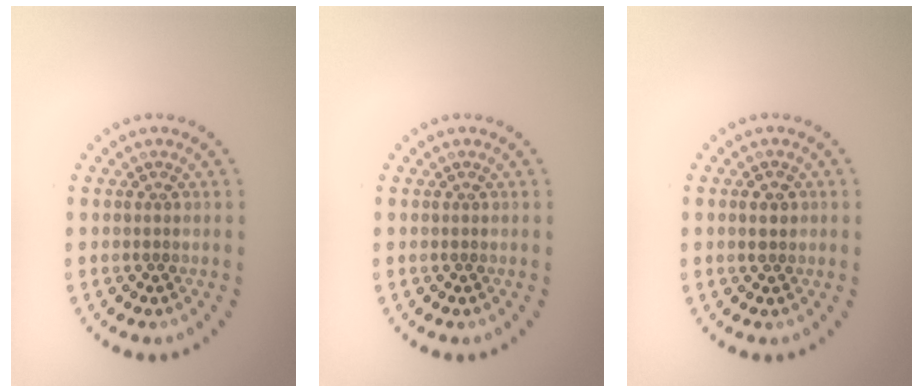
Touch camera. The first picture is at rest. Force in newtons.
{"total": 0.0}
{"total": 1.0, "press": 0.9, "slide": 0.2}